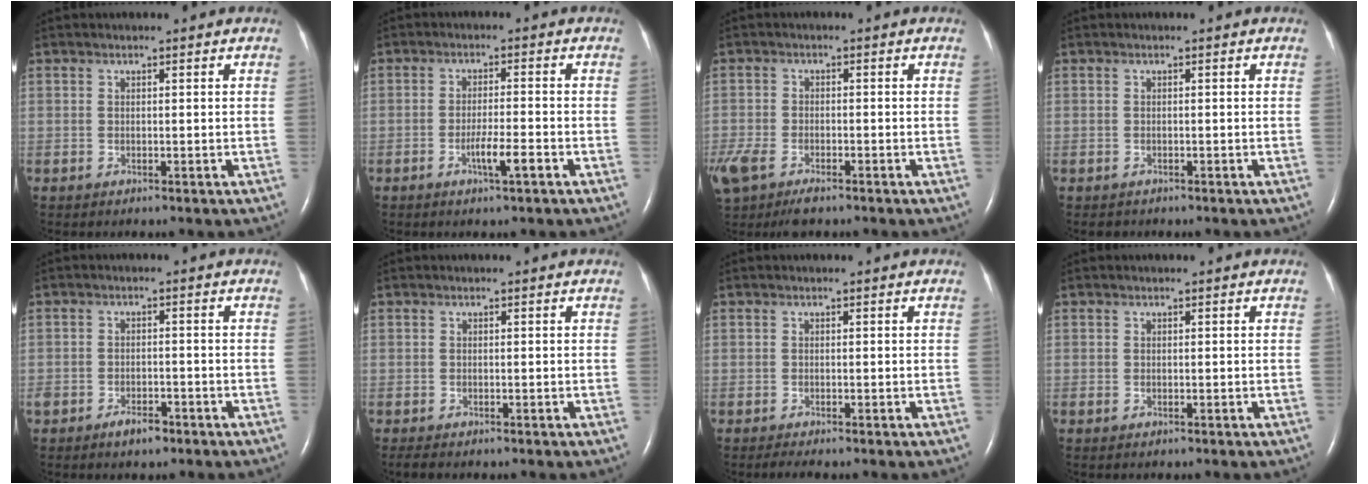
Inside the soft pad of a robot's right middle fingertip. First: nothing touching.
{"total": 3.9, "force": [-1.9, 0.0, 3.4], "torque": [-0.063, -0.004, -0.034]}
{"total": 13.1, "force": [-8.0, 6.9, 7.8], "torque": [-0.226, -0.025, -0.128]}
{"total": 0.7, "force": [-0.6, 0.4, 0.0], "torque": [-0.008, 0.000, -0.008]}
{"total": 2.9, "force": [-2.1, 1.3, 1.6], "torque": [-0.028, 0.002, -0.030]}
{"total": 1.1, "force": [-0.9, 0.2, 0.5], "torque": [-0.017, -0.005, -0.014]}
{"total": 1.2, "force": [-1.0, -0.1, 0.7], "torque": [-0.019, -0.005, -0.018]}
{"total": 0.0}